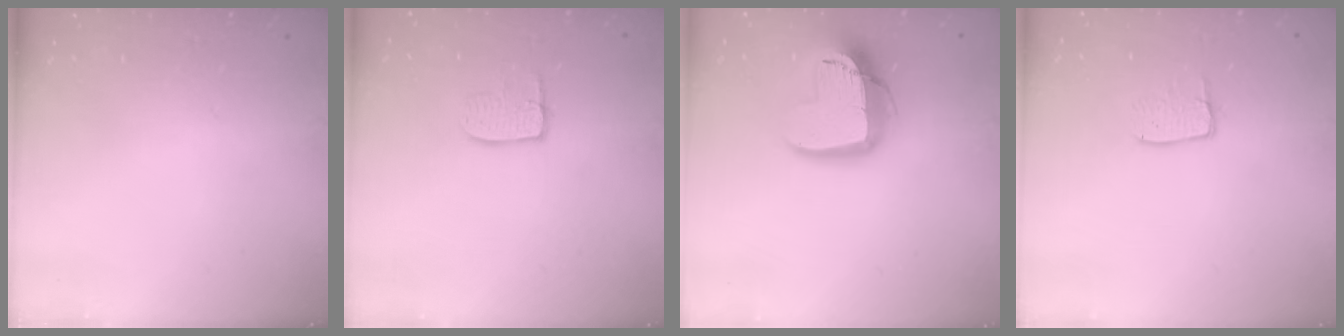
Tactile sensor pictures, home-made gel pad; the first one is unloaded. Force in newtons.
{"total": 7.0, "press": 7.0, "slide": 0.4}
{"total": 15.3, "press": 15.2, "slide": 1.2}
{"total": 4.2, "press": 4.2, "slide": 0.3}